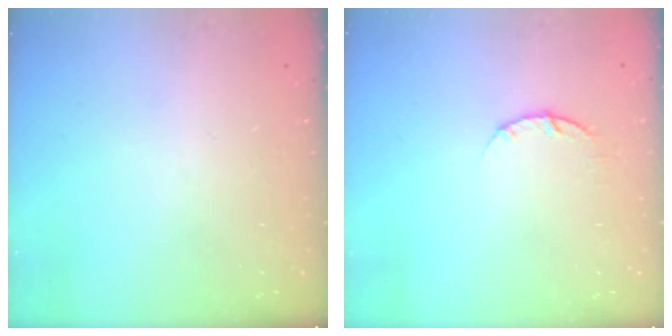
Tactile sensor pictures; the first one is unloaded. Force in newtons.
{"total": 3.7, "press": 3.7, "slide": 0.6}